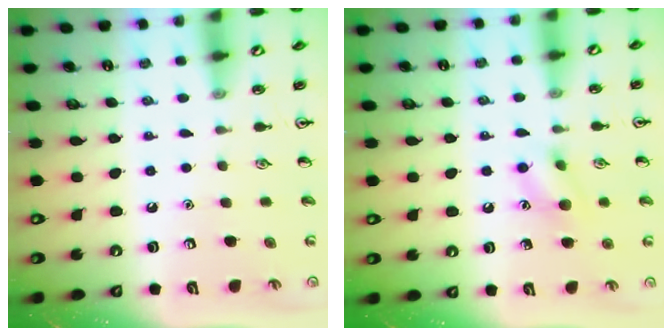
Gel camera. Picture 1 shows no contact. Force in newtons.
{"total": 8.7, "press": 8.6, "slide": 1.4}